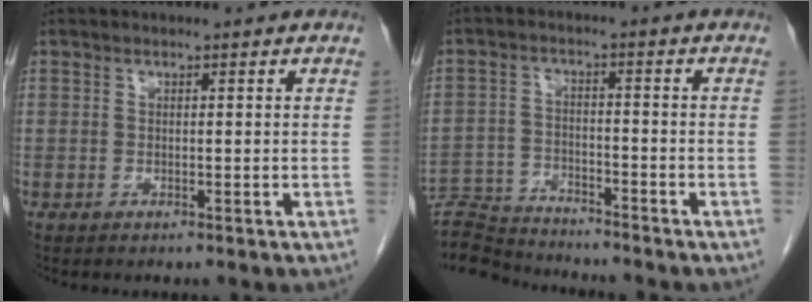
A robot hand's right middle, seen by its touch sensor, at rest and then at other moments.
{"total": 9.3, "force": [-9.2, 0.6, 0.9], "torque": [-0.017, -0.001, -0.163]}